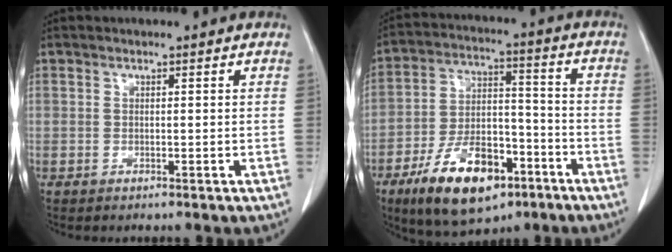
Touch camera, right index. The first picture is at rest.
{"total": 15.9, "force": [-9.0, 7.2, 10.9], "torque": [-0.194, 0.006, -0.147]}